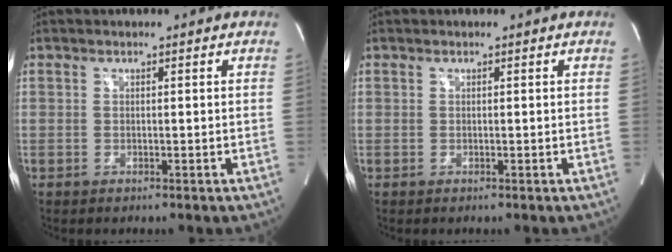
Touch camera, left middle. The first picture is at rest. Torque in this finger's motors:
{"motor_torque": [0.12, -0.03, -0.02, 0.01]}